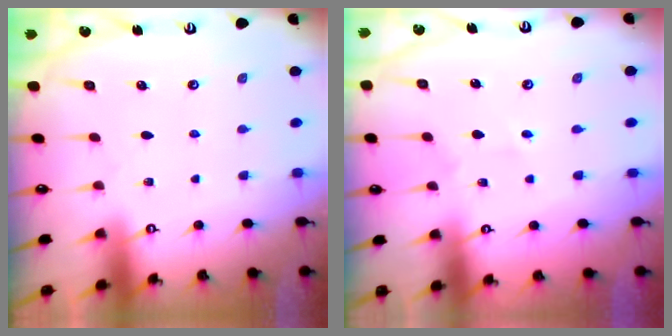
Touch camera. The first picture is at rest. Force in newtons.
{"total": 1.9, "press": 1.9, "slide": 0.5}